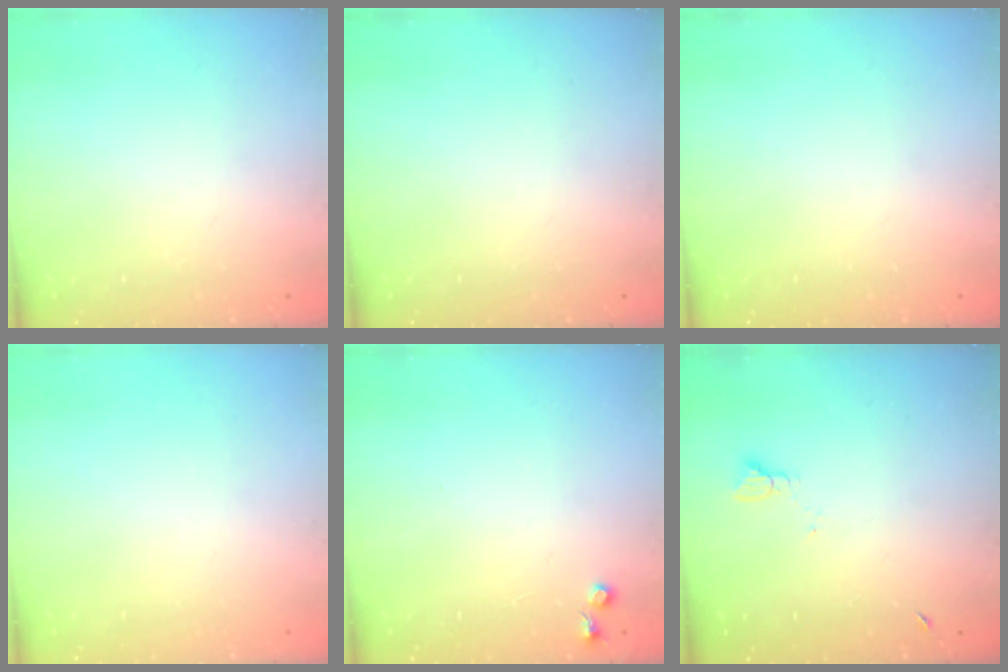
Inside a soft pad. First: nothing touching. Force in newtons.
{"total": 0.0}
{"total": 0.0}
{"total": 0.0}
{"total": 3.8, "press": 3.7, "slide": 0.6}
{"total": 2.7, "press": 2.7, "slide": 0.3}